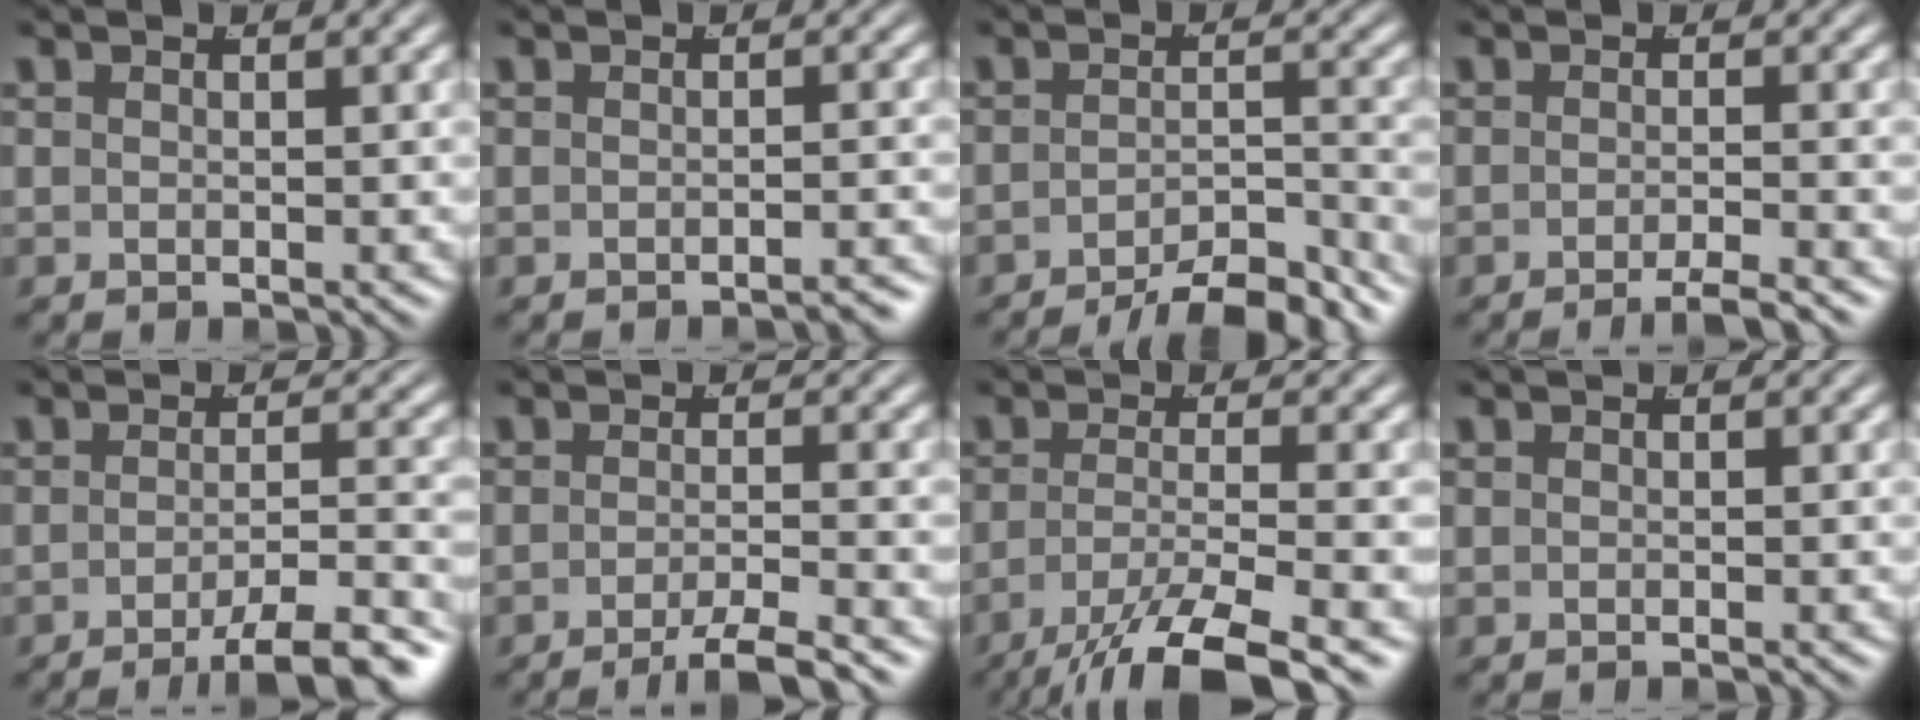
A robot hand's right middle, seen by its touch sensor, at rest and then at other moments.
{"total": 1.9, "force": [-1.8, 0.0, 0.6], "torque": [-0.008, 0.000, -0.028]}
{"total": 7.5, "force": [-6.6, 1.6, 3.1], "torque": [-0.019, -0.014, -0.100]}
{"total": 2.6, "force": [-2.3, -0.2, 1.3], "torque": [-0.015, -0.002, -0.040]}
{"total": 6.9, "force": [-5.3, 1.0, 4.3], "torque": [-0.053, -0.013, -0.079]}
{"total": 4.1, "force": [-3.3, 0.2, 2.4], "torque": [-0.034, -0.008, -0.054]}
{"total": 7.4, "force": [-4.9, 1.6, 5.3], "torque": [-0.094, -0.033, -0.057]}
{"total": 0.0}